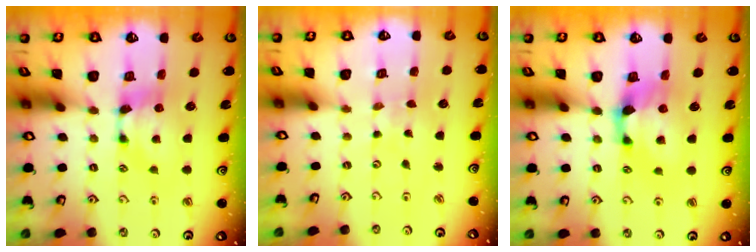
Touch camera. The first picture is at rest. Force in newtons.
{"total": 6.4, "press": 6.4, "slide": 0.4}
{"total": 2.5, "press": 2.0, "slide": 1.5}